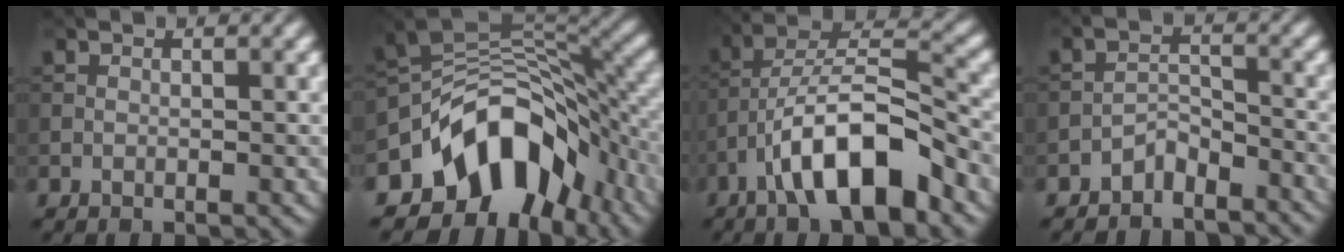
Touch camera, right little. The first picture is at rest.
{"total": 11.4, "force": [-5.9, 7.5, 6.3], "torque": [-0.084, 0.009, -0.114]}
{"total": 9.7, "force": [-5.1, 3.0, 7.7], "torque": [-0.125, 0.022, -0.091]}
{"total": 3.1, "force": [-2.7, 1.3, 0.9], "torque": [-0.012, 0.008, -0.055]}